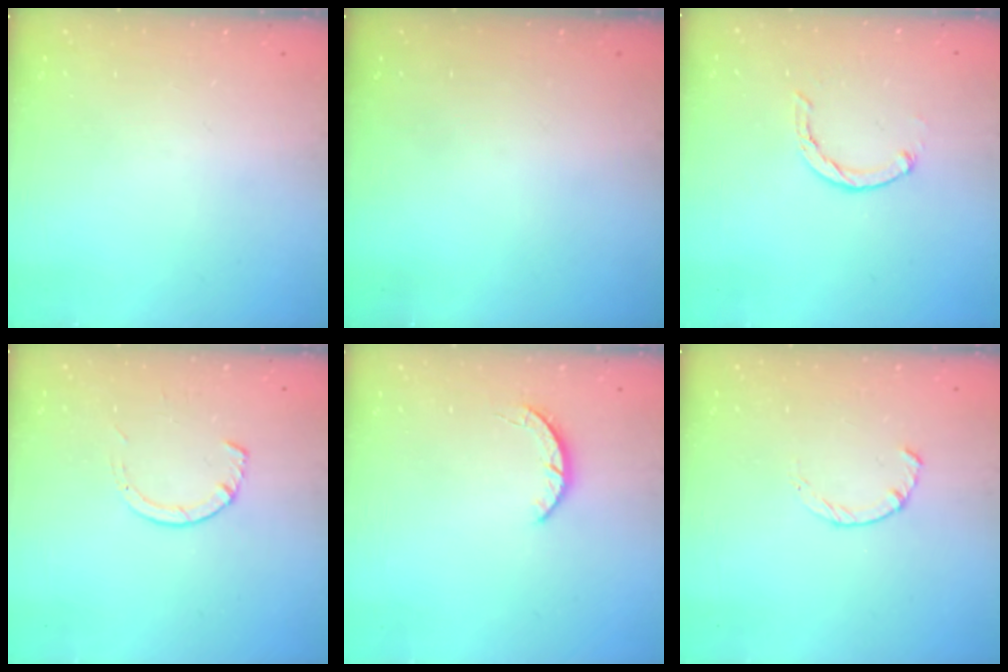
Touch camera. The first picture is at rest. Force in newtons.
{"total": 0.0}
{"total": 2.0, "press": 2.0, "slide": 0.4}
{"total": 3.6, "press": 3.6, "slide": 0.5}
{"total": 2.2, "press": 2.2, "slide": 0.4}
{"total": 2.2, "press": 2.2, "slide": 0.4}